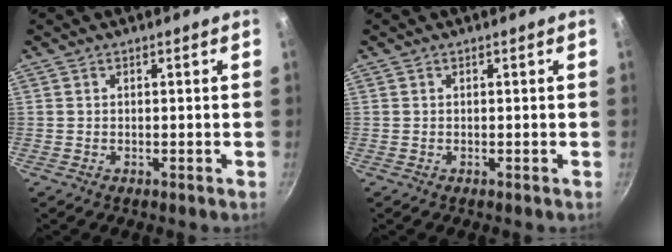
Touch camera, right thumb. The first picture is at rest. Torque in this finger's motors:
{"motor_torque": [0.00, 0.00, 0.00, 0.00, 0.00]}